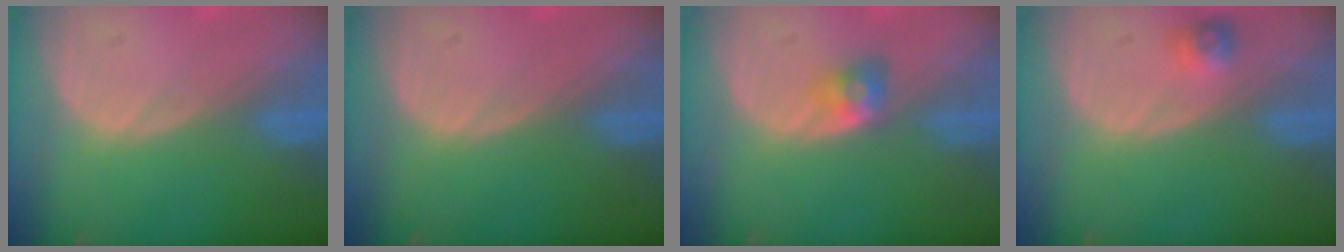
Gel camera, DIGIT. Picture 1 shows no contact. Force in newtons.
{"total": 0.0}
{"total": 2.9, "press": 2.5, "slide": 1.6}
{"total": 2.5, "press": 2.3, "slide": 1.0}